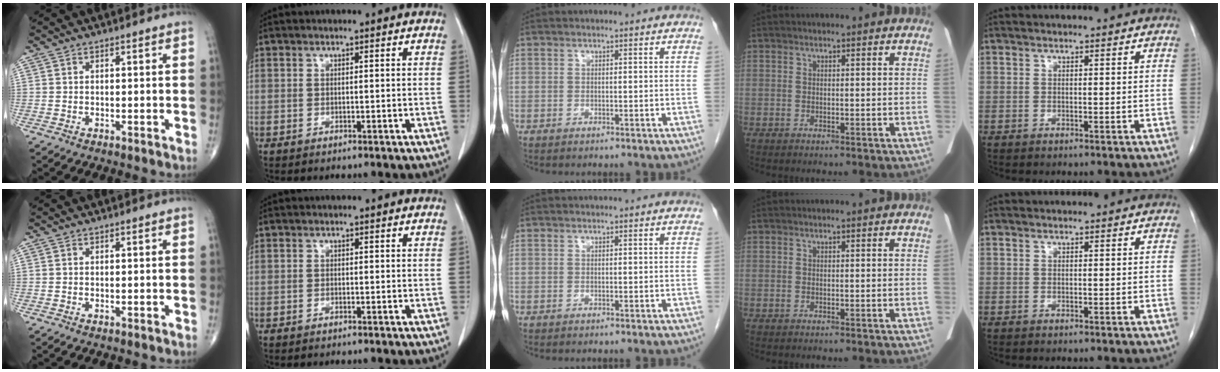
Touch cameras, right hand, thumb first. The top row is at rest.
{"middle": {"total": 0.7, "force": [-0.6, -0.2, -0.3], "torque": [0.001, -0.007, -0.013]}}